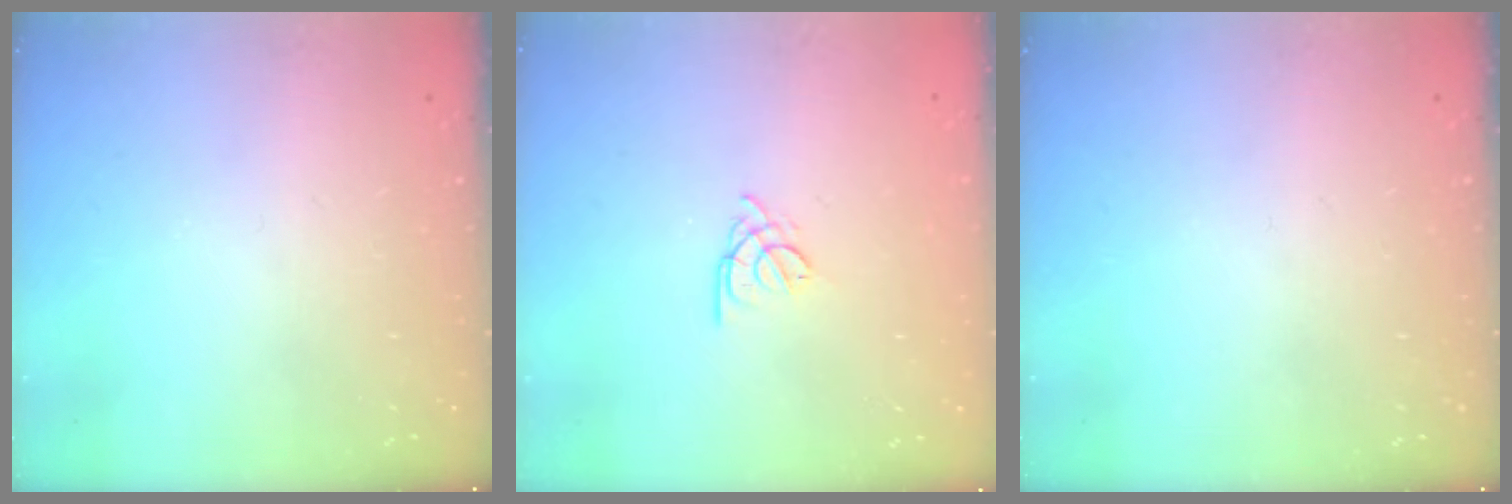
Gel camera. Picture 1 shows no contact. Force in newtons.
{"total": 2.2, "press": 2.2, "slide": 0.5}
{"total": 0.0}